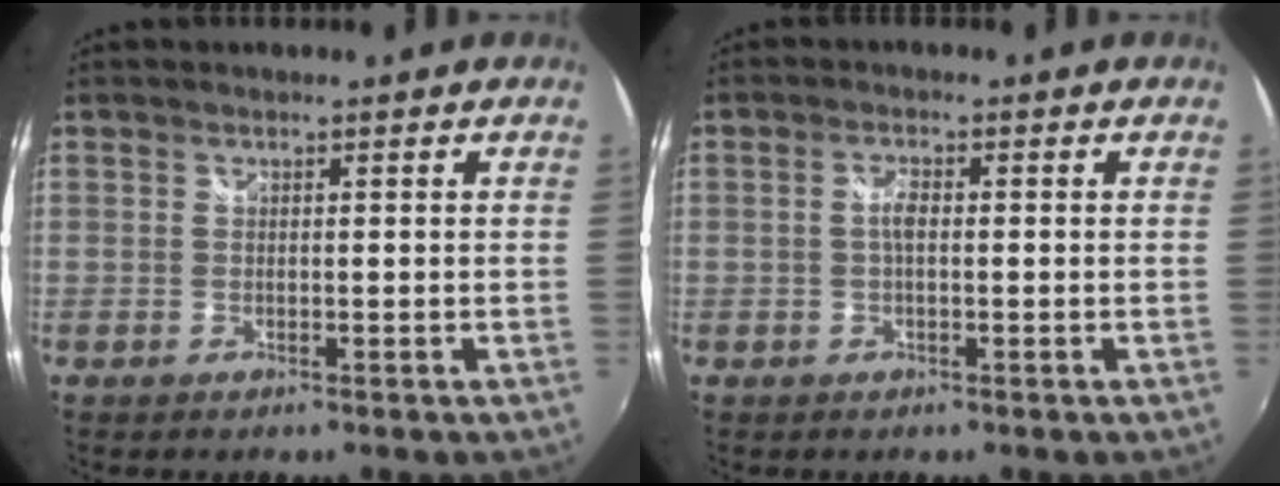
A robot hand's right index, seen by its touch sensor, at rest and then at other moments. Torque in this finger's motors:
{"motor_torque": [0.73, -0.04, 0.30, 0.07]}